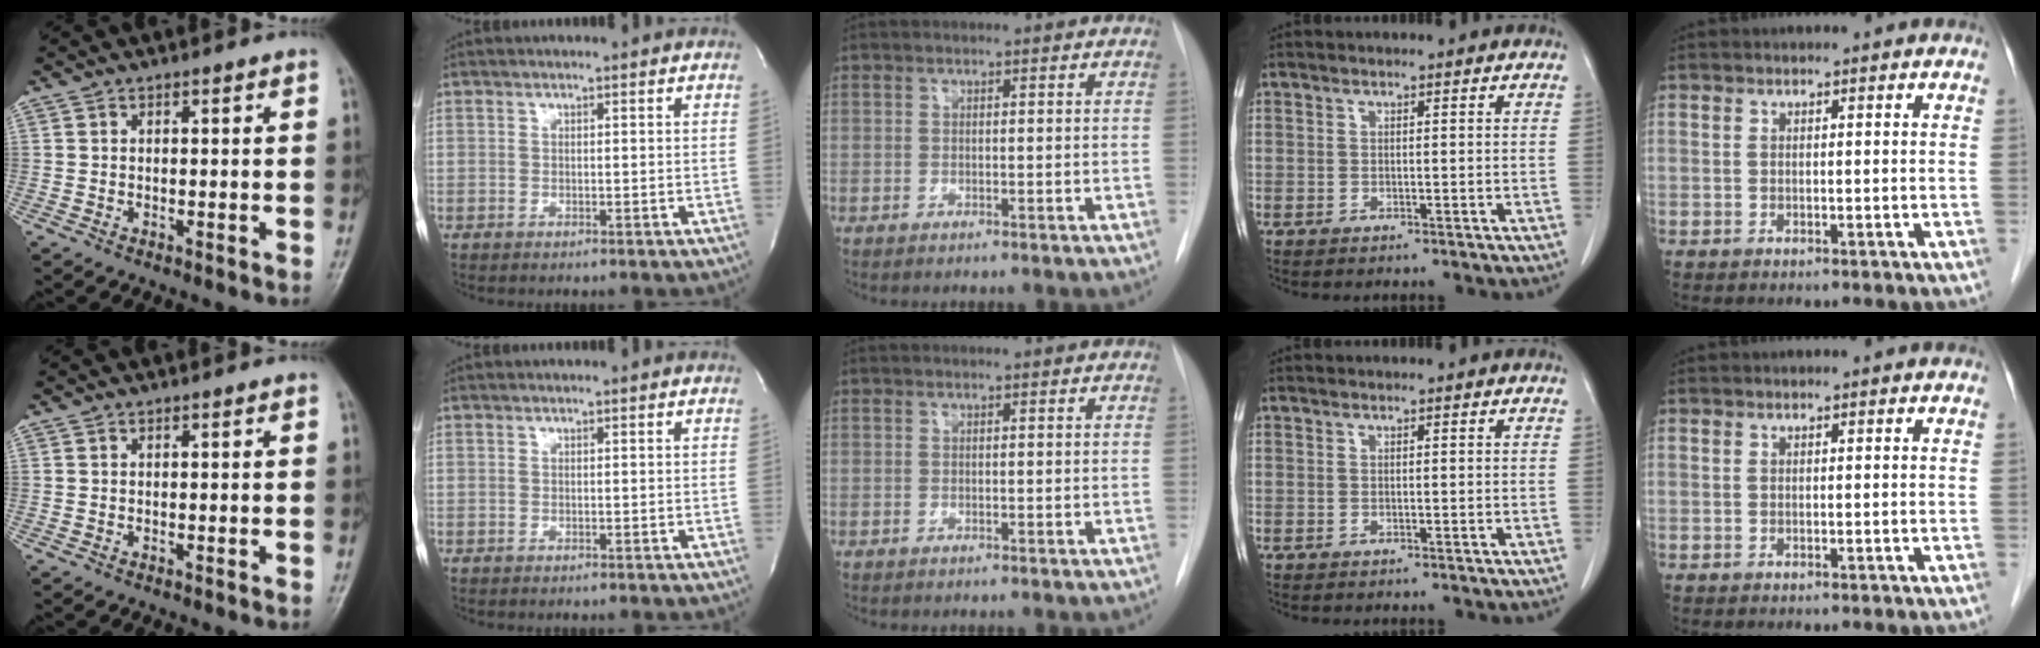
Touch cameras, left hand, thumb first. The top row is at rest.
{}